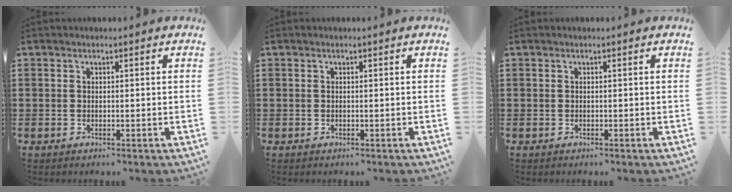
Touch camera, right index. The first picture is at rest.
{"total": 0.0}
{"total": 0.0}